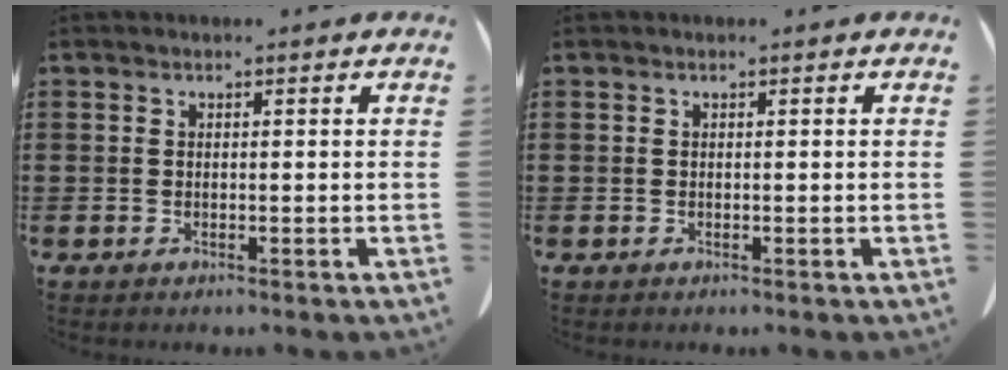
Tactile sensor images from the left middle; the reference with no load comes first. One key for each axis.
{"total": 0.0}